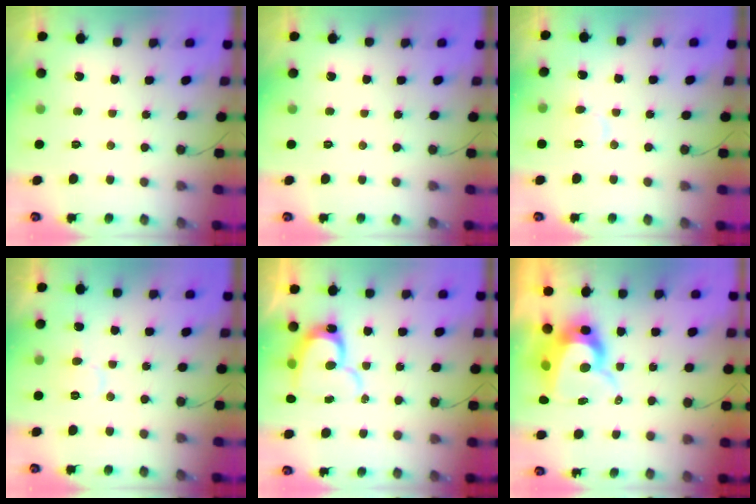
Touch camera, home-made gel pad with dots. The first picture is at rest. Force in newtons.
{"total": 0.0}
{"total": 6.3, "press": 6.3, "slide": 0.5}
{"total": 5.9, "press": 5.9, "slide": 0.7}
{"total": 13.7, "press": 13.6, "slide": 1.2}
{"total": 11.8, "press": 11.8, "slide": 1.0}